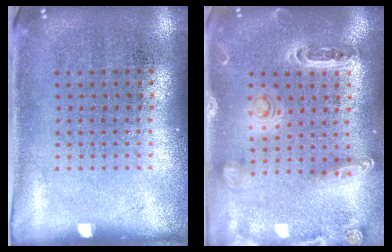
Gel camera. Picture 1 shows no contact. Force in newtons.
{"total": 1.4, "press": 1.4, "slide": 0.4}